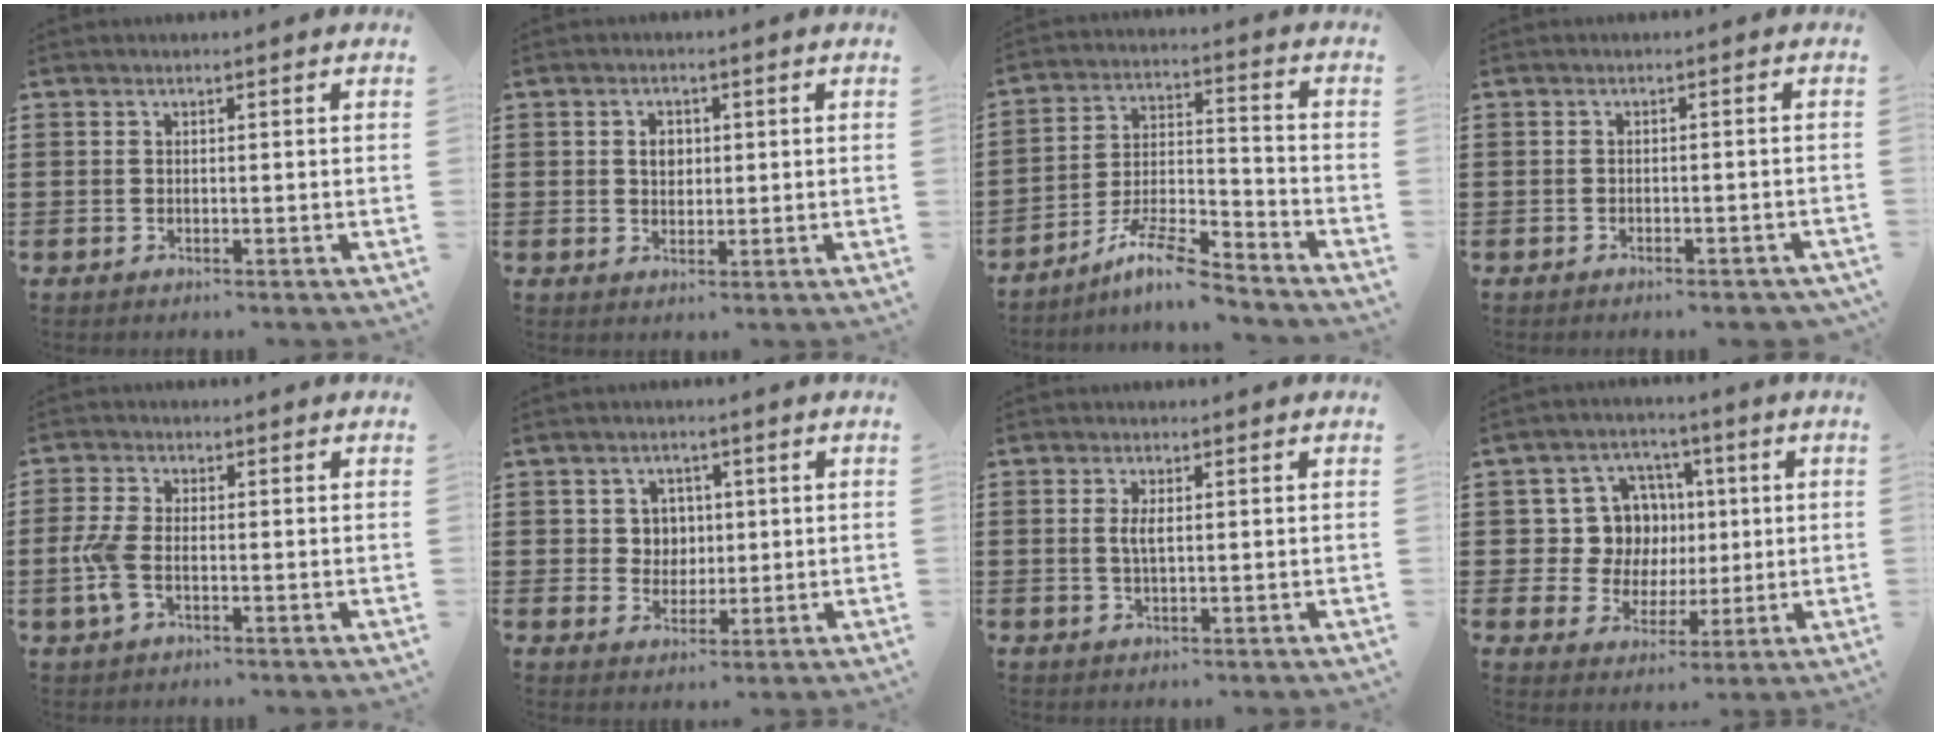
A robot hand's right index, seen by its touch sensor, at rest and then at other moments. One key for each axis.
{"total": 2.4, "fx": 0.4, "fy": 1.8, "fz": 1.6, "tx": -0.036, "ty": 0.009, "tz": 0.007}
{"total": 9.2, "fx": -7.8, "fy": 1.2, "fz": 4.8, "tx": -0.086, "ty": 0.016, "tz": -0.149}
{"total": 1.3, "fx": -1.1, "fy": 0.0, "fz": 0.6, "tx": -0.015, "ty": -0.004, "tz": -0.021}
{"total": 4.4, "fx": -0.8, "fy": 2.1, "fz": 3.7, "tx": -0.095, "ty": -0.006, "tz": -0.020}
{"total": 3.7, "fx": 0.9, "fy": 3.5, "fz": 1.0, "tx": -0.038, "ty": 0.010, "tz": 0.015}
{"total": 2.2, "fx": 0.3, "fy": 0.5, "fz": 2.1, "tx": -0.042, "ty": 0.000, "tz": 0.003}
{"total": 9.4, "fx": 1.5, "fy": 8.6, "fz": 3.6, "tx": -0.093, "ty": 0.015, "tz": 0.035}